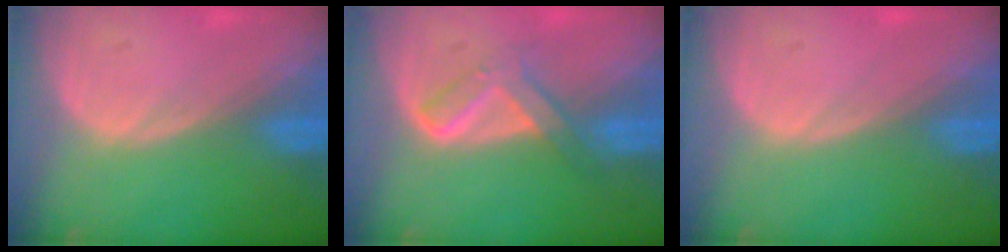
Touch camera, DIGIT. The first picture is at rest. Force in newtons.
{"total": 4.4, "press": 4.4, "slide": 0.4}
{"total": 0.0}